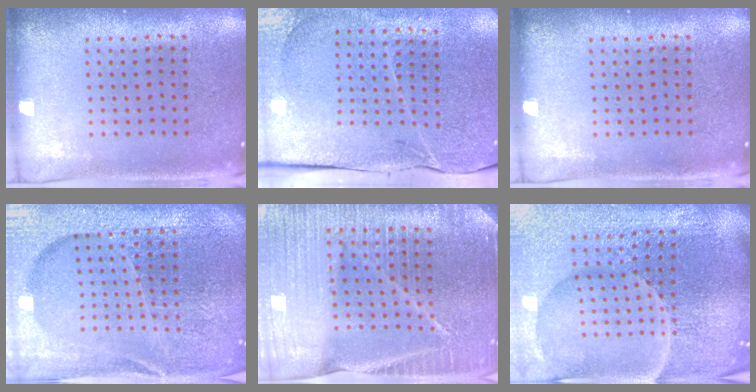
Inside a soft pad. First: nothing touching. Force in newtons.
{"total": 3.3, "press": 3.2, "slide": 0.6}
{"total": 0.0}
{"total": 5.6, "press": 5.1, "slide": 2.4}
{"total": 5.3, "press": 4.7, "slide": 2.4}
{"total": 6.6, "press": 5.9, "slide": 2.9}